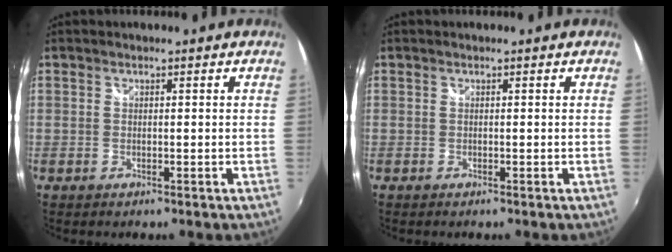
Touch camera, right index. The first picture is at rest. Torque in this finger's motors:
{"motor_torque": [0.00, 0.00, 0.01, 0.00]}